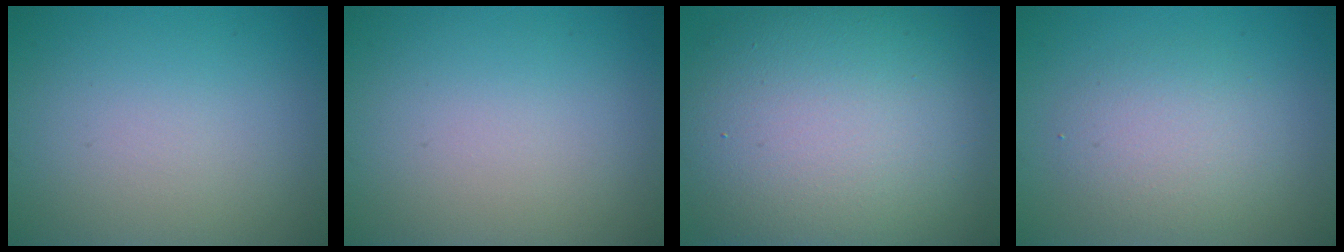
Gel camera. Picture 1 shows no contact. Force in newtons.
{"total": 0.0}
{"total": 14.2, "press": 14.2, "slide": 1.1}
{"total": 3.3, "press": 3.3, "slide": 0.4}